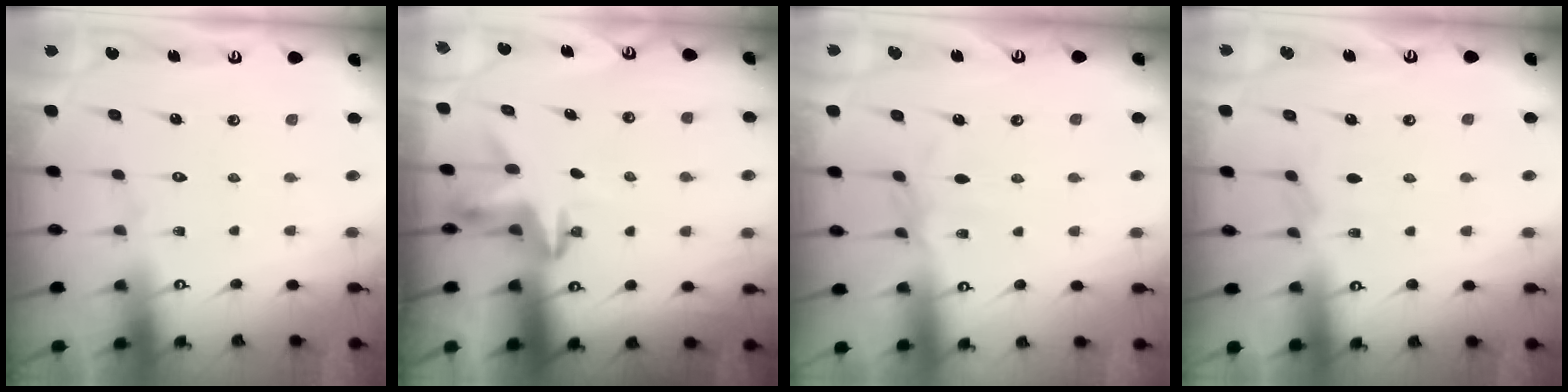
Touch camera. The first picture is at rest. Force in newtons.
{"total": 4.0, "press": 4.0, "slide": 0.2}
{"total": 1.7, "press": 1.6, "slide": 0.4}
{"total": 3.0, "press": 3.0, "slide": 0.5}